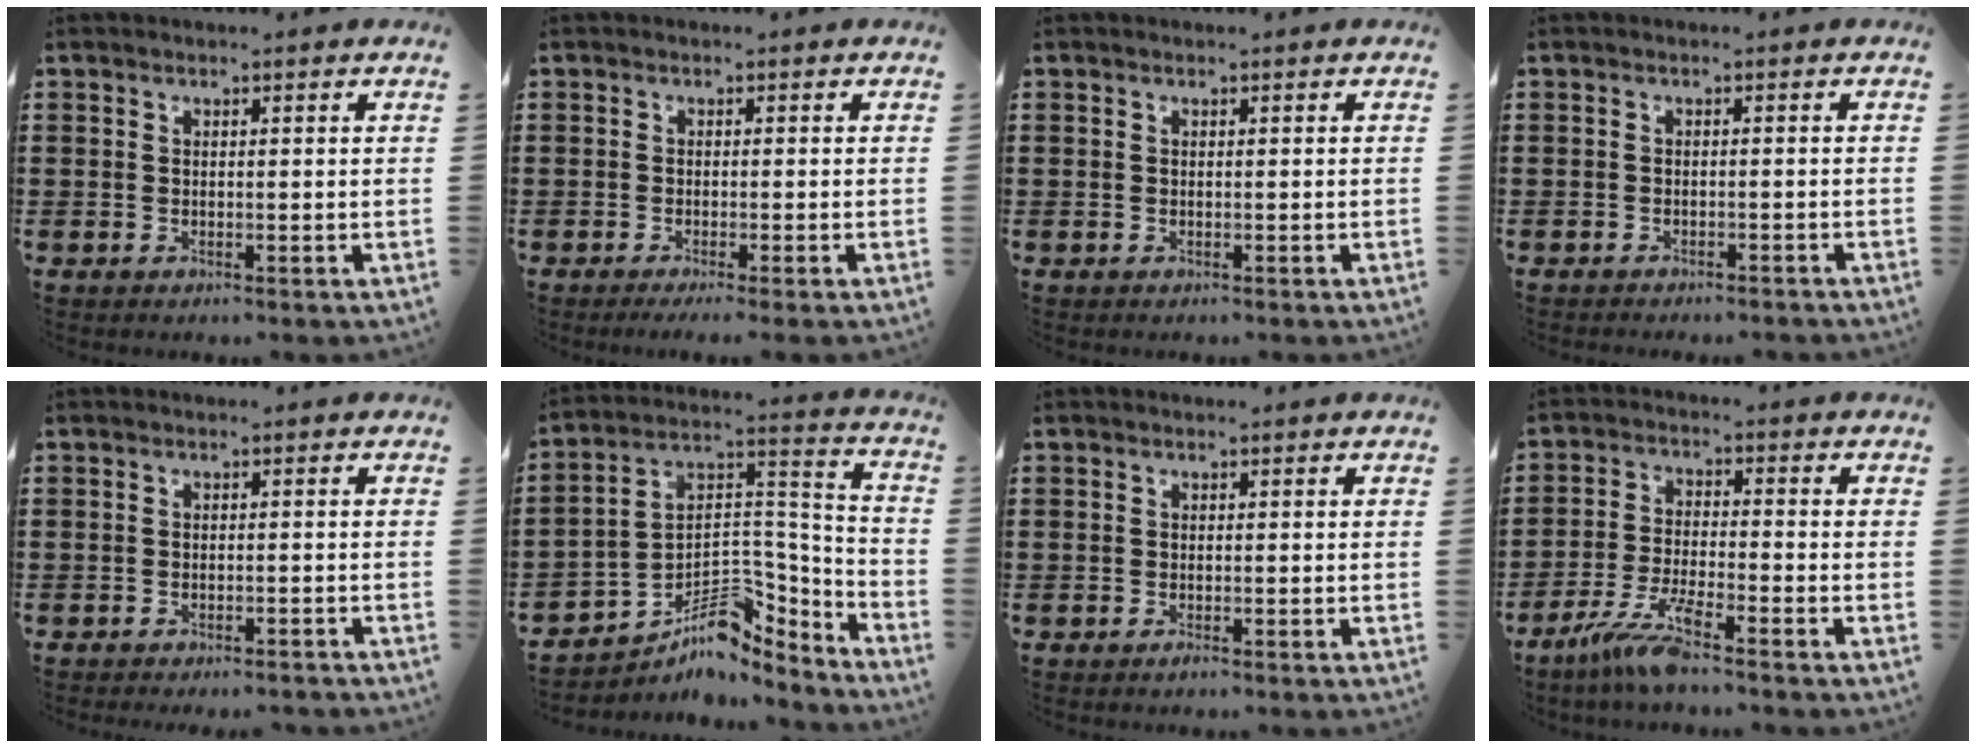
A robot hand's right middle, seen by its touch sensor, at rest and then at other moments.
{"total": 0.9, "force": [-0.6, -0.1, 0.7], "torque": [-0.012, -0.002, -0.012]}
{"total": 0.0}
{"total": 1.0, "force": [-1.0, 0.0, 0.1], "torque": [-0.004, 0.001, -0.022]}
{"total": 1.4, "force": [-1.4, 0.0, 0.2], "torque": [-0.007, 0.002, -0.028]}
{"total": 8.3, "force": [-5.5, 4.4, 4.5], "torque": [-0.085, -0.008, -0.104]}
{"total": 0.6, "force": [-0.5, 0.1, 0.3], "torque": [-0.008, -0.004, -0.009]}
{"total": 6.7, "force": [-5.1, 0.3, 4.2], "torque": [-0.101, -0.017, -0.101]}